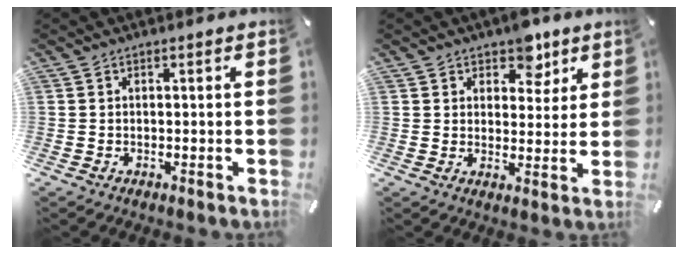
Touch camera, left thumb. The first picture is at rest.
{"total": 7.1, "force": [4.9, 4.7, 2.0], "torque": [-0.008, -0.033, 0.081]}